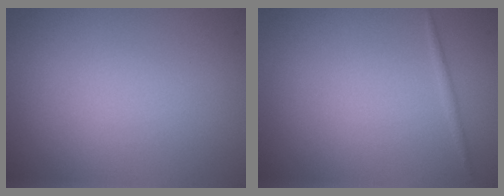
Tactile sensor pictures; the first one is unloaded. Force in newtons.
{"total": 0.6, "press": 0.6, "slide": 0.1}